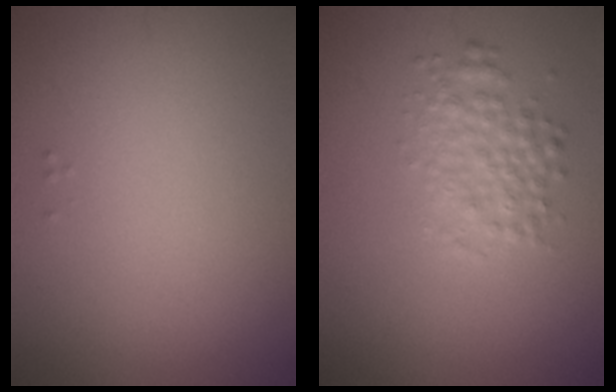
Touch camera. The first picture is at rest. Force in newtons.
{"total": 2.8, "press": 2.8, "slide": 0.1}